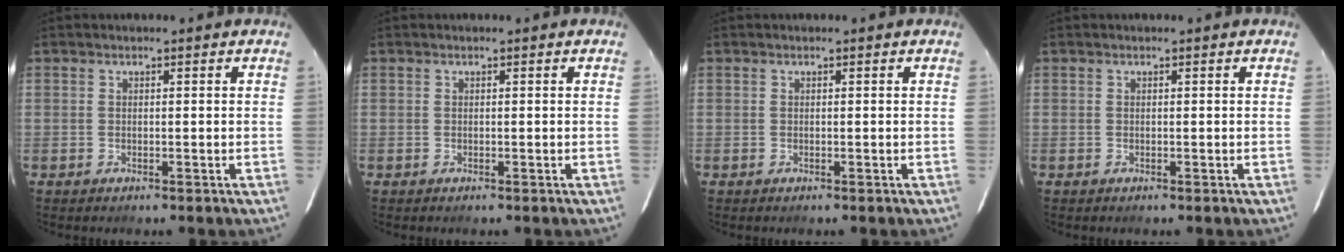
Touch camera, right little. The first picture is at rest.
{"total": 0.0}
{"total": 0.0}
{"total": 0.0}